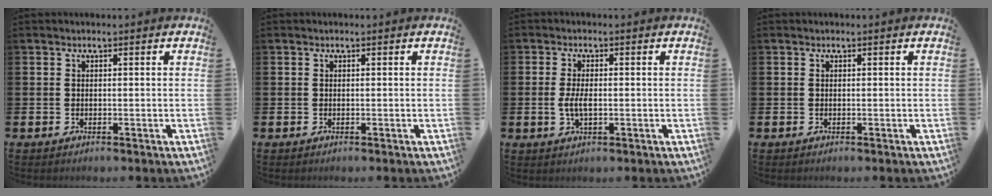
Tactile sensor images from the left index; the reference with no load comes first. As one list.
[{"total": 0.0}, {"total": 3.0, "force": [-0.3, 1.3, 2.7], "torque": [-0.051, -0.003, -0.010]}, {"total": 0.0}]